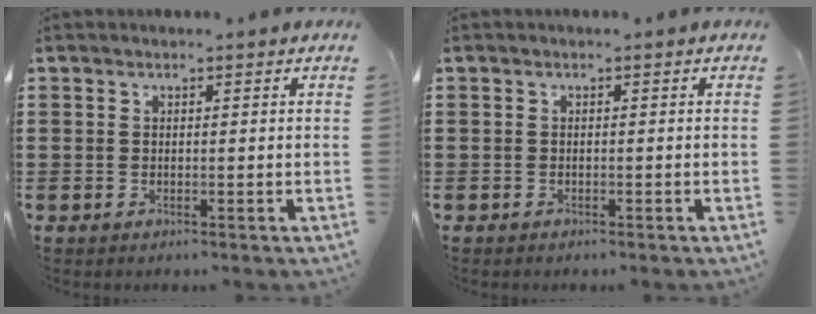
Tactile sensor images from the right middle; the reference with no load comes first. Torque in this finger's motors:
{"motor_torque": [-0.14, 0.42, -0.03, -0.01]}